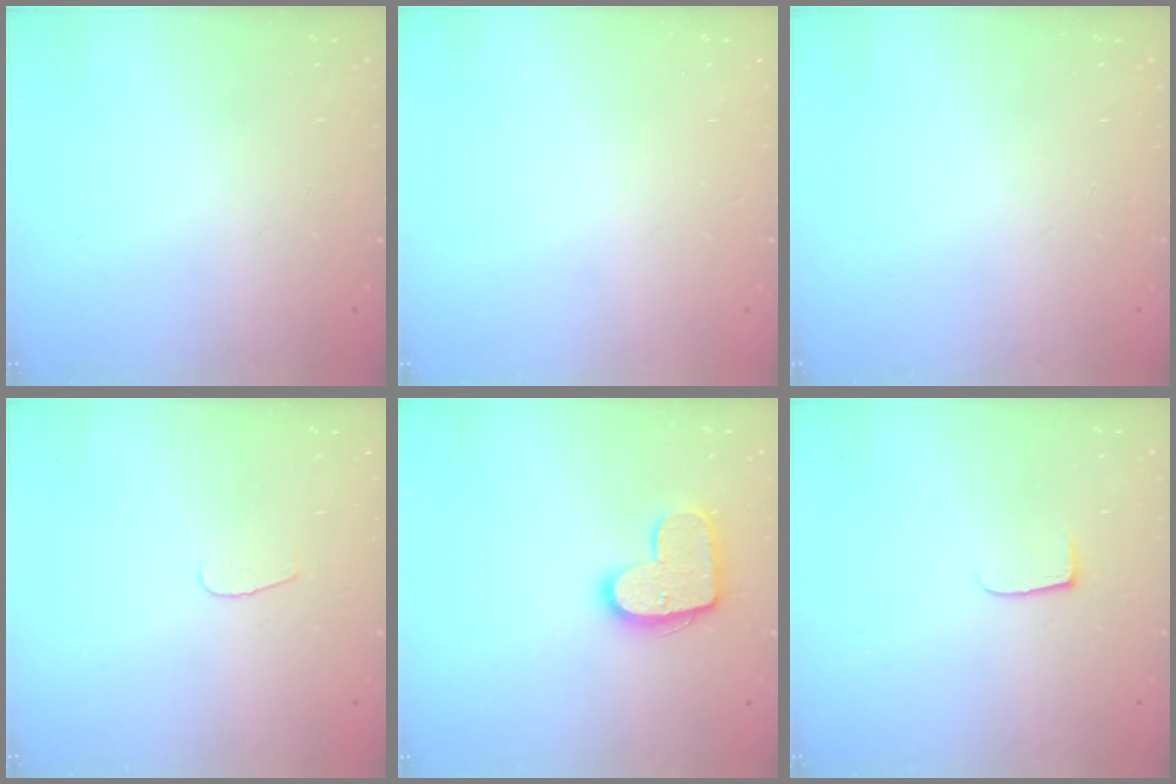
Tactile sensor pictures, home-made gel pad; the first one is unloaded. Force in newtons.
{"total": 0.0}
{"total": 0.0}
{"total": 3.5, "press": 3.5, "slide": 0.4}
{"total": 13.5, "press": 13.5, "slide": 0.6}
{"total": 5.6, "press": 5.5, "slide": 0.7}